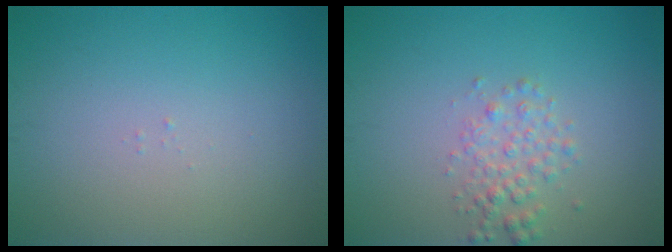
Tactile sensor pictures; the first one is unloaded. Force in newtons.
{"total": 2.1, "press": 2.1, "slide": 0.1}